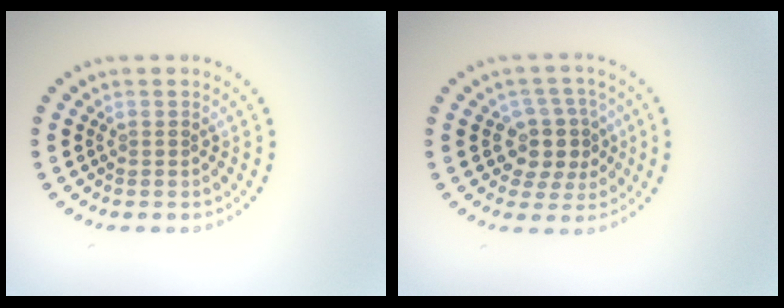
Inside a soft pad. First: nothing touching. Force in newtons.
{"total": 4.0, "press": 3.7, "slide": 1.5}